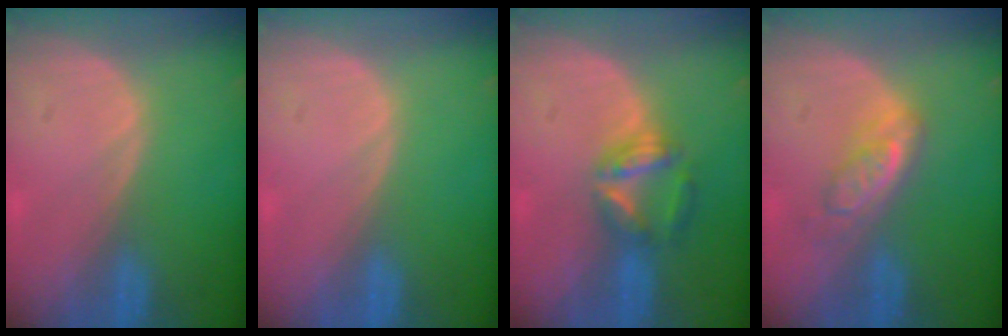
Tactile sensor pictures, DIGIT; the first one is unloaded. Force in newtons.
{"total": 0.0}
{"total": 5.7, "press": 5.4, "slide": 2.0}
{"total": 4.9, "press": 4.6, "slide": 1.9}